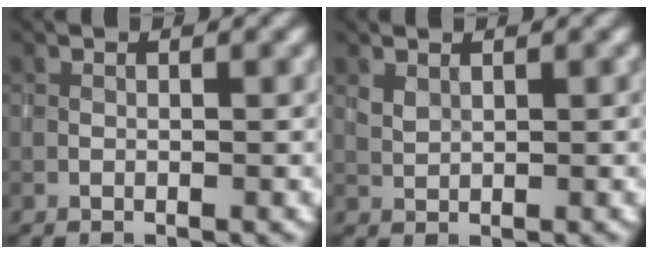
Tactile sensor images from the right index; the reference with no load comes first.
{"total": 0.8, "force": [0.6, 0.4, 0.3], "torque": [-0.012, -0.001, 0.015]}